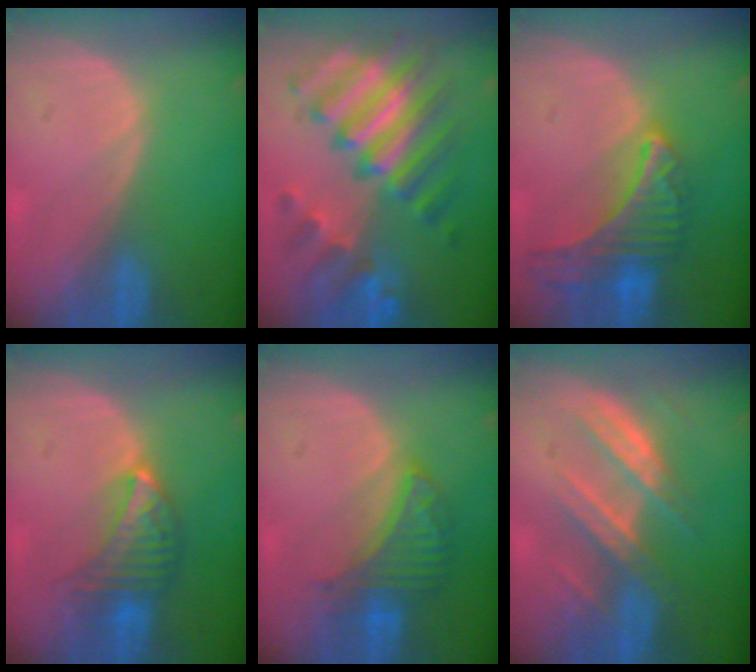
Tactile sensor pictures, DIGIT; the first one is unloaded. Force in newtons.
{"total": 11.7, "press": 11.6, "slide": 1.0}
{"total": 9.2, "press": 8.1, "slide": 4.4}
{"total": 6.8, "press": 6.3, "slide": 2.6}
{"total": 6.6, "press": 6.1, "slide": 2.5}
{"total": 7.4, "press": 7.1, "slide": 2.1}